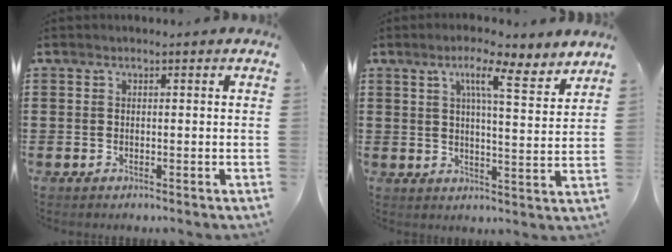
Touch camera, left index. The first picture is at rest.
{"total": 7.1, "force": [4.8, 0.3, 5.1], "torque": [-0.090, -0.024, 0.075]}